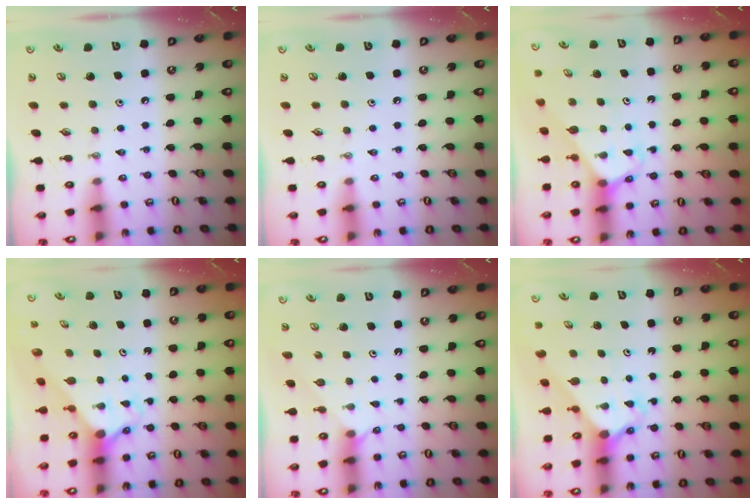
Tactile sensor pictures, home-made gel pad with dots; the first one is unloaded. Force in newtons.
{"total": 0.0}
{"total": 3.0, "press": 3.0, "slide": 0.2}
{"total": 2.2, "press": 2.2, "slide": 0.1}
{"total": 2.0, "press": 1.9, "slide": 0.4}
{"total": 2.5, "press": 2.5, "slide": 0.2}